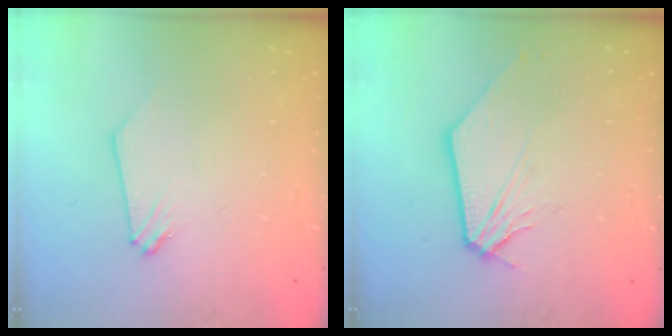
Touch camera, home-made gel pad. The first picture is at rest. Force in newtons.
{"total": 2.5, "press": 2.5, "slide": 0.3}